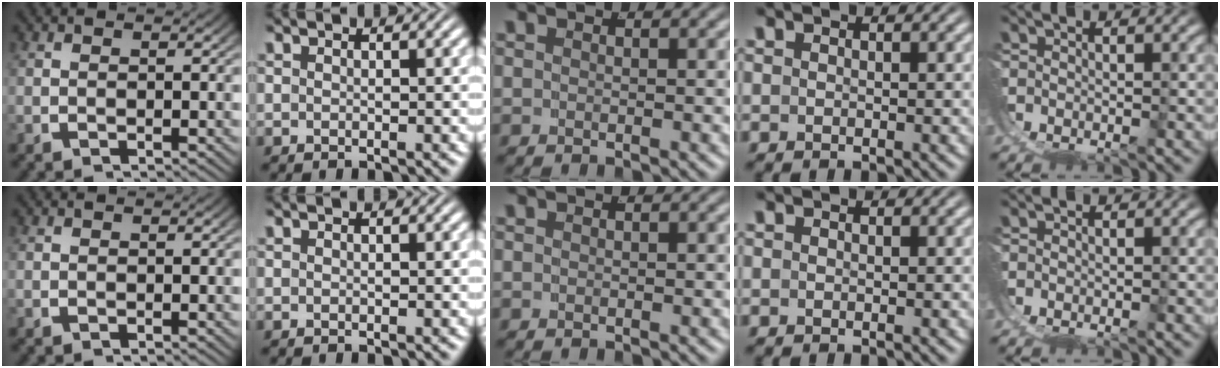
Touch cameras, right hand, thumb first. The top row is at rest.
{}